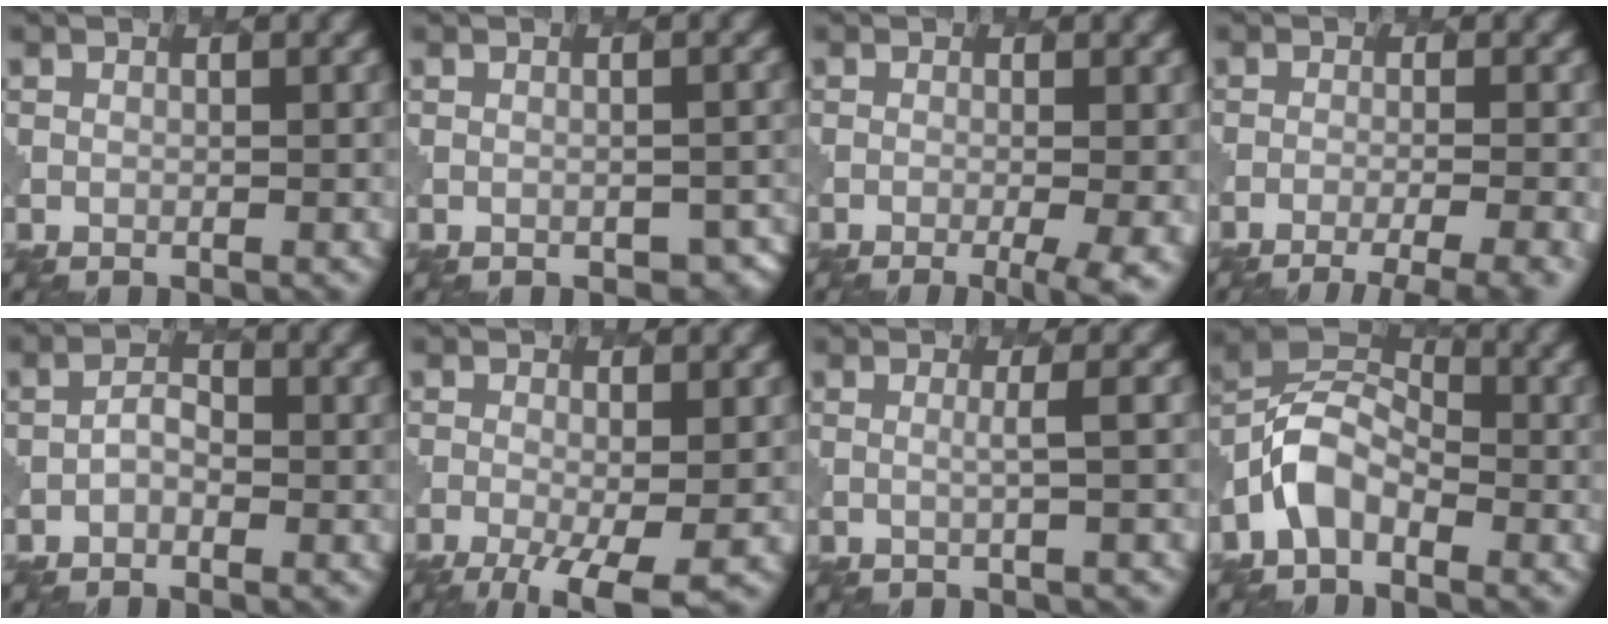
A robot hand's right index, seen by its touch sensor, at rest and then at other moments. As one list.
[{"total": 2.7, "force": [-1.7, 1.4, 1.5], "torque": [-0.020, -0.005, -0.008]}, {"total": 4.9, "force": [-1.6, 1.4, 4.4], "torque": [-0.051, -0.007, -0.019]}, {"total": 5.9, "force": [-3.7, 1.5, 4.2], "torque": [-0.045, -0.010, -0.052]}, {"total": 1.1, "force": [-0.5, 0.7, 0.7], "torque": [-0.015, 0.002, -0.012]}, {"total": 5.8, "force": [-2.7, 1.7, 4.8], "torque": [-0.089, -0.016, -0.042]}, {"total": 1.2, "force": [0.3, 0.2, 1.2], "torque": [-0.013, -0.002, -0.003]}, {"total": 4.7, "force": [-2.2, 3.1, 2.8], "torque": [-0.056, 0.008, -0.052]}]